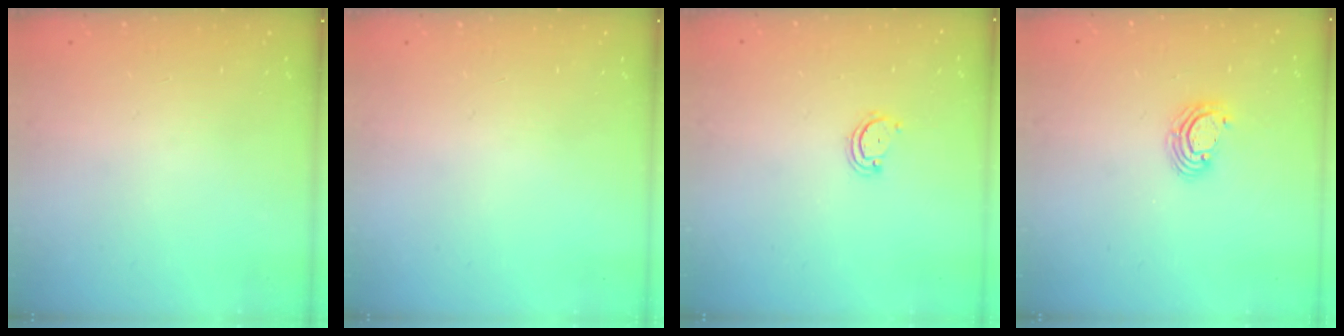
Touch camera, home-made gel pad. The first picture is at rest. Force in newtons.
{"total": 0.0}
{"total": 2.6, "press": 2.6, "slide": 0.3}
{"total": 4.0, "press": 3.9, "slide": 0.2}